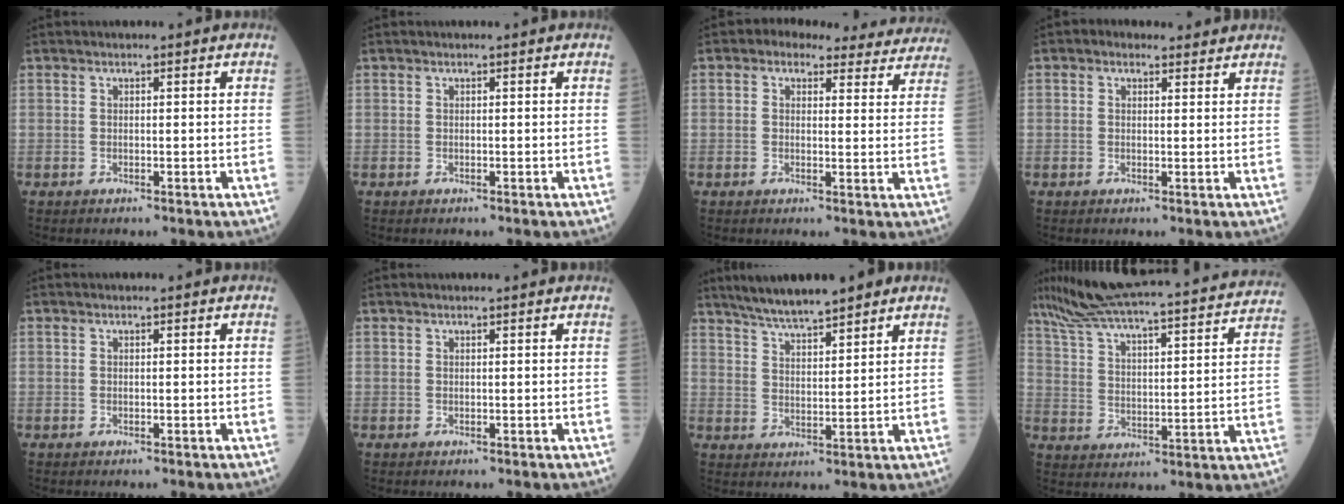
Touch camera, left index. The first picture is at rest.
{"total": 0.0}
{"total": 12.9, "force": [11.4, 5.4, 3.0], "torque": [-0.003, 0.019, 0.109]}
{"total": 2.8, "force": [2.1, 1.7, 0.8], "torque": [-0.011, 0.021, 0.028]}
{"total": 0.0}
{"total": 1.4, "force": [1.4, 0.1, 0.4], "torque": [-0.009, 0.017, 0.019]}
{"total": 9.1, "force": [7.7, 1.0, 4.8], "torque": [-0.082, 0.022, 0.133]}
{"total": 29.9, "force": [26.8, 2.7, 13.0], "torque": [-0.221, -0.022, 0.360]}